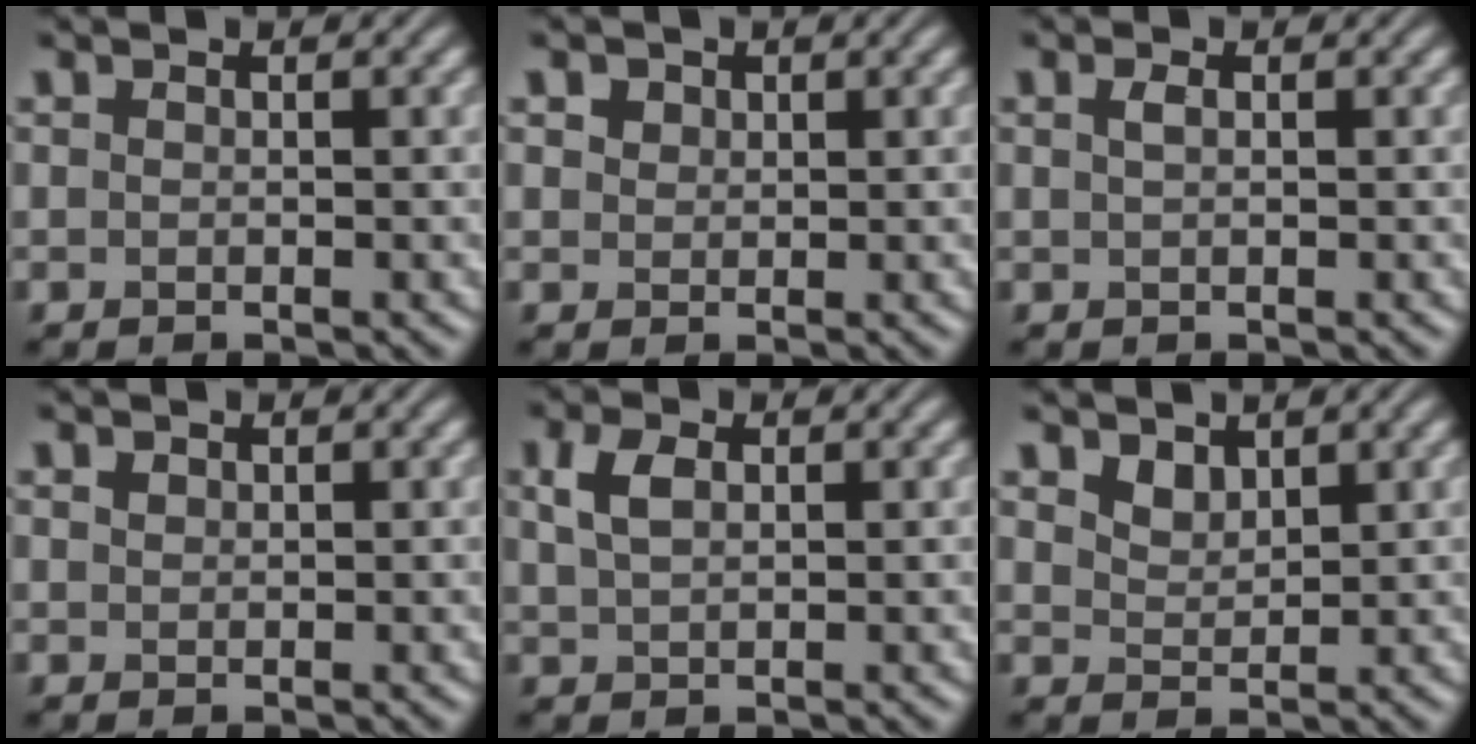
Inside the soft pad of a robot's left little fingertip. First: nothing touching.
{"total": 2.2, "force": [1.4, 1.5, 0.9], "torque": [-0.023, 0.006, 0.019]}
{"total": 0.8, "force": [0.3, 0.3, 0.7], "torque": [-0.016, 0.004, 0.006]}
{"total": 0.6, "force": [0.4, 0.4, 0.2], "torque": [-0.004, -0.001, 0.008]}
{"total": 2.6, "force": [1.0, 1.5, 1.8], "torque": [-0.044, 0.006, 0.021]}
{"total": 1.7, "force": [1.3, 0.9, 0.6], "torque": [-0.015, -0.005, 0.025]}